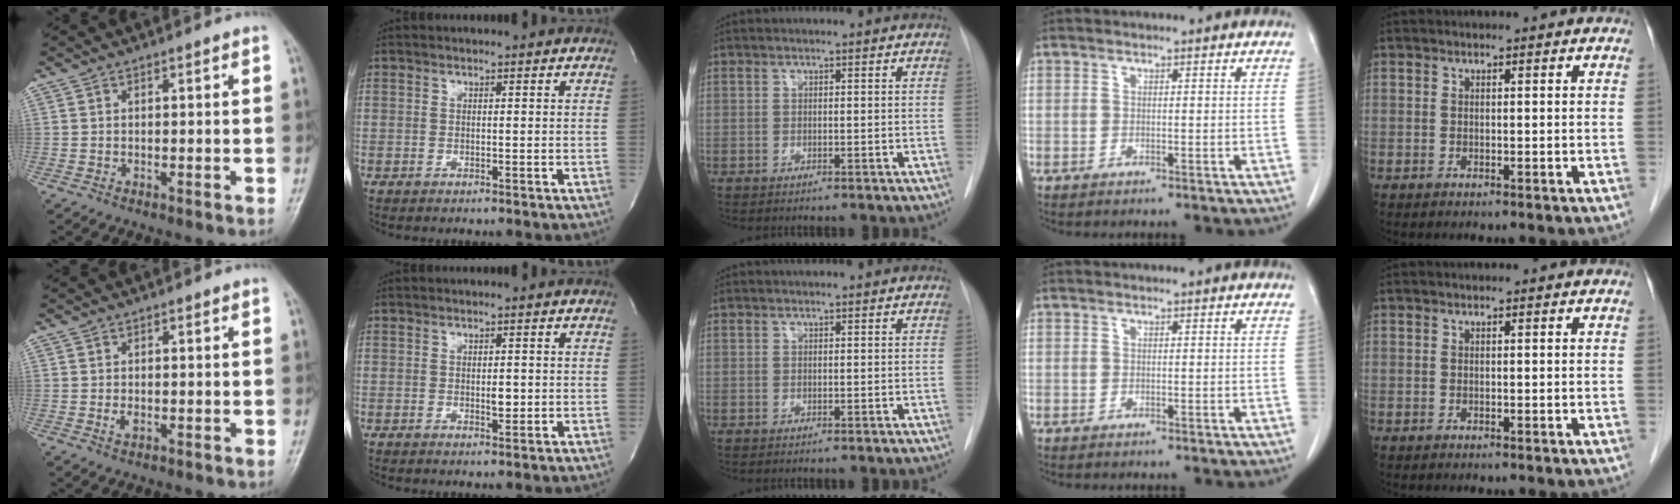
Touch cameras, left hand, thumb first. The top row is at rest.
{"thumb": {"total": 1.4, "force": [-0.2, 0.9, 1.0], "torque": [-0.017, -0.002, -0.004]}, "index": {"total": 1.6, "force": [0.0, 0.7, 1.4], "torque": [-0.021, -0.001, 0.002]}, "middle": {"total": 0.9, "force": [0.8, 0.2, 0.3], "torque": [-0.012, 0.020, 0.017]}}